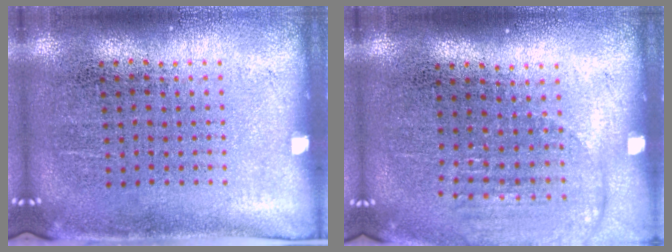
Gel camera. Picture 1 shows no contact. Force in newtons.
{"total": 1.4, "press": 1.3, "slide": 0.6}